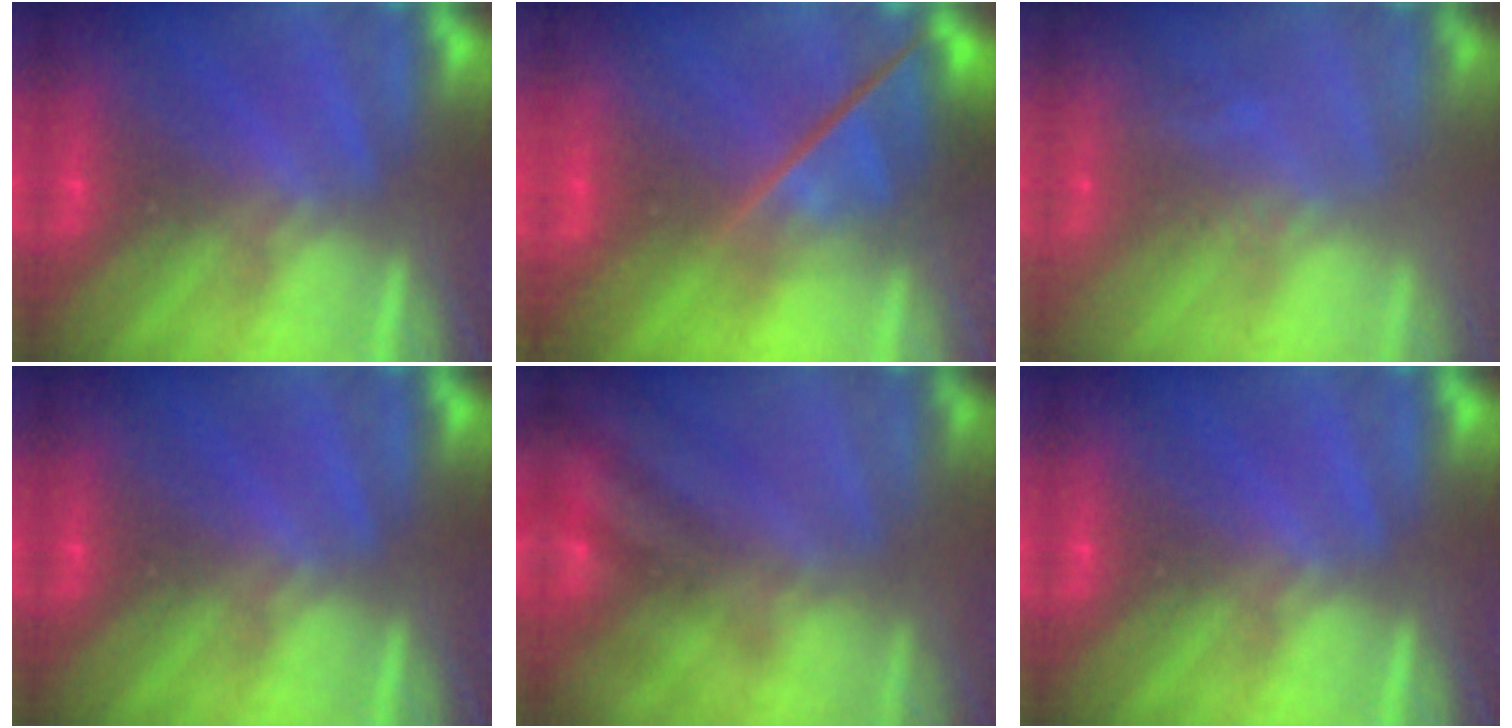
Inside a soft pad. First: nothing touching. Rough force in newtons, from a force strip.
{"total": 3.8}
{"total": 2.8}
{"total": 0.0}
{"total": 2.4}
{"total": 0.0}